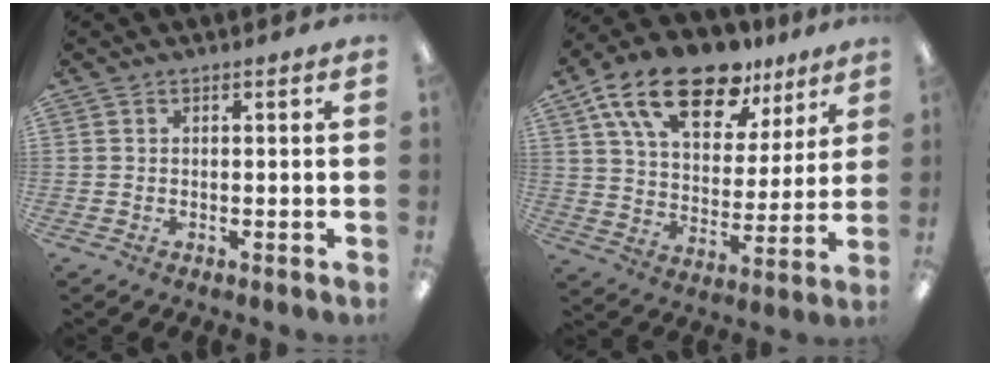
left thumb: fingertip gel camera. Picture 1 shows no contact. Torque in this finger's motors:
{"motor_torque": [0.73, 0.47, 1.82, -0.95, 0.41]}